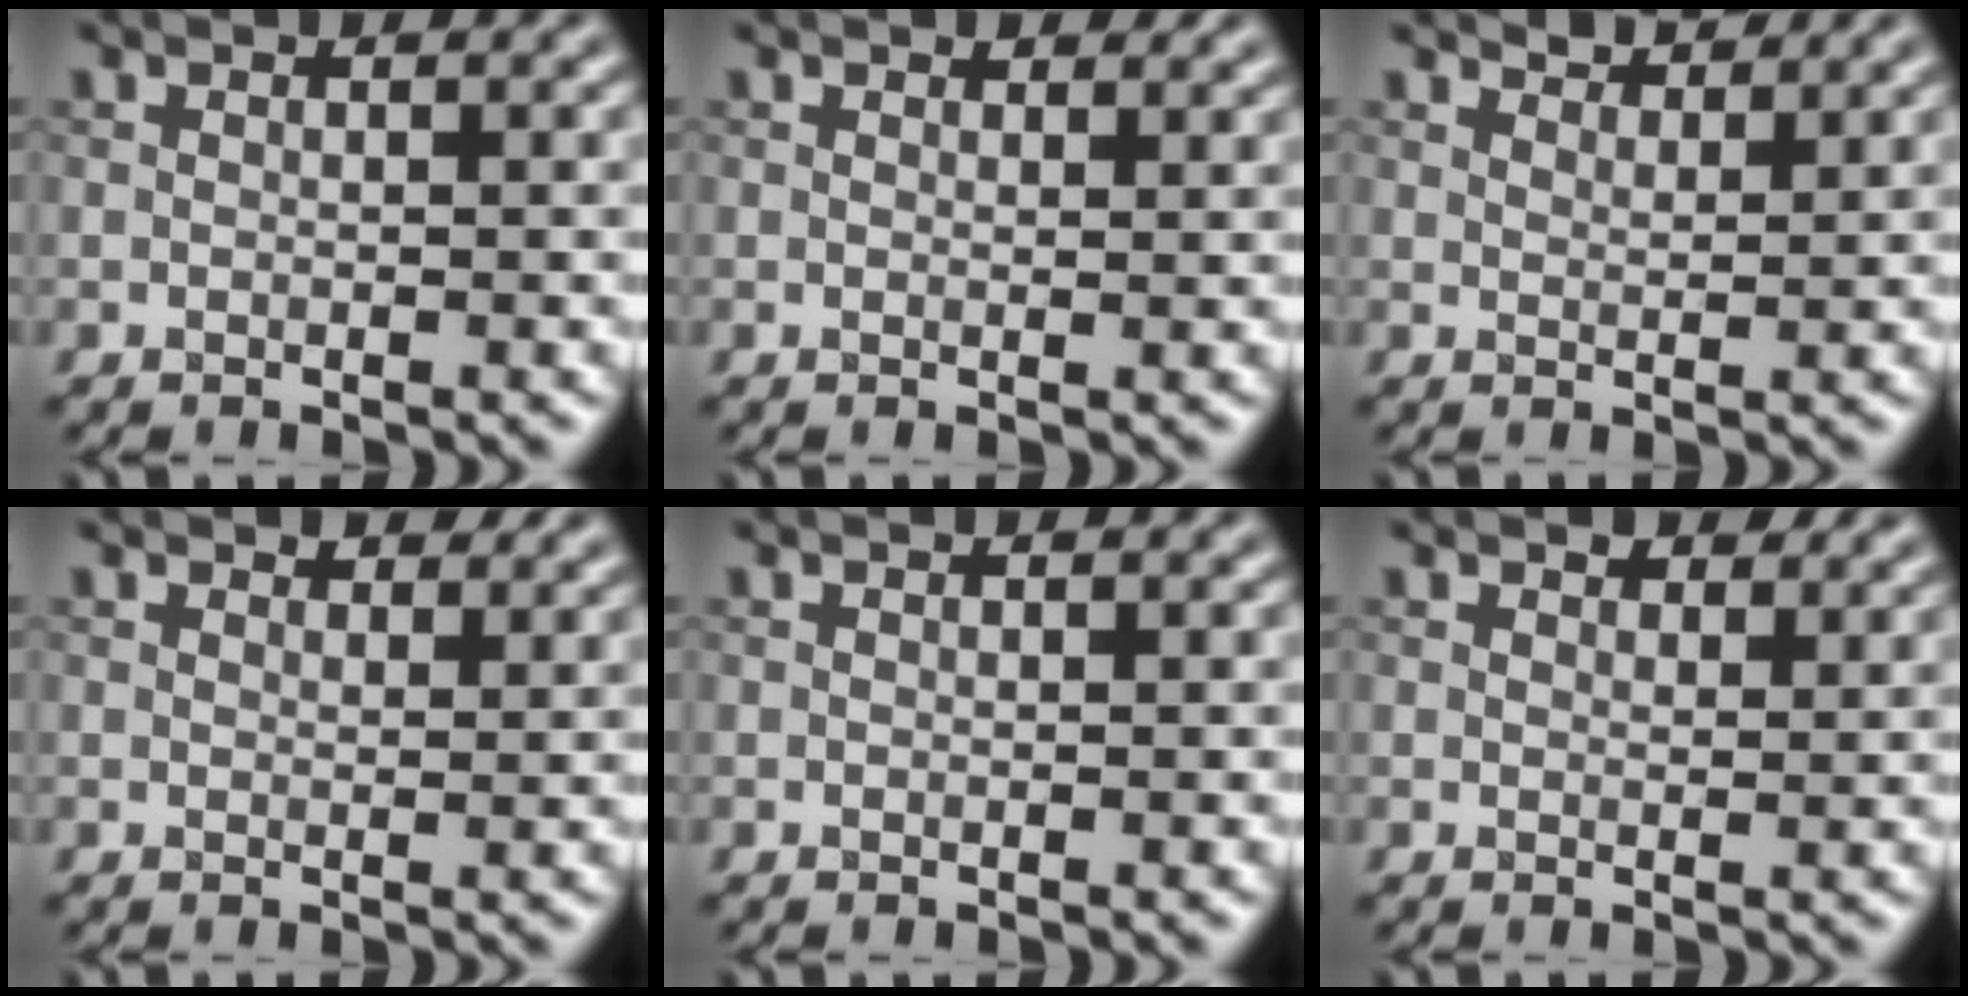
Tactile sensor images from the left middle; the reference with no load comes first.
{"total": 1.3, "force": [1.2, 0.5, 0.4], "torque": [-0.008, -0.003, 0.016]}
{"total": 3.0, "force": [2.9, 0.3, 0.6], "torque": [-0.012, -0.002, 0.041]}
{"total": 2.4, "force": [2.1, 0.8, 0.8], "torque": [-0.015, 0.001, 0.028]}
{"total": 0.0}
{"total": 2.0, "force": [1.6, 0.9, 0.7], "torque": [-0.013, -0.002, 0.023]}